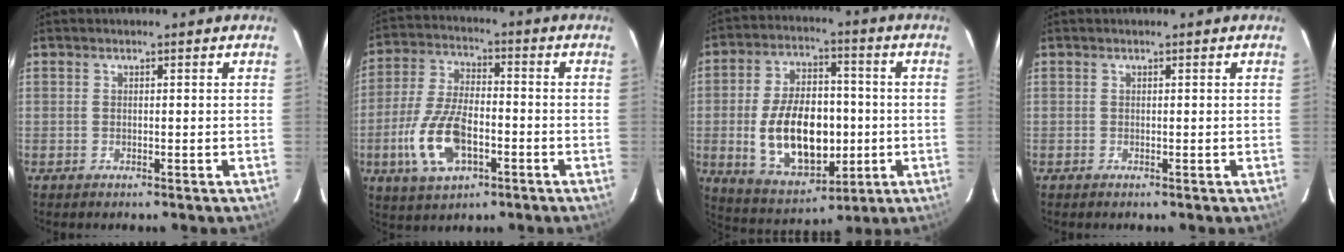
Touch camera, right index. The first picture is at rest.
{"total": 13.5, "force": [-4.7, 6.8, 10.7], "torque": [-0.234, -0.002, -0.082]}
{"total": 17.9, "force": [-2.4, 10.7, 14.2], "torque": [-0.280, 0.010, -0.015]}
{"total": 0.0}